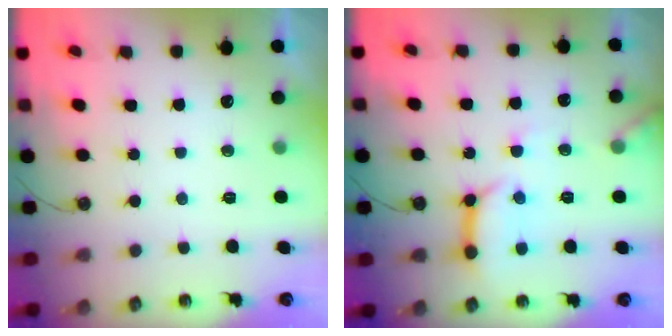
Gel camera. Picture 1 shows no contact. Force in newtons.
{"total": 11.8, "press": 11.7, "slide": 1.3}